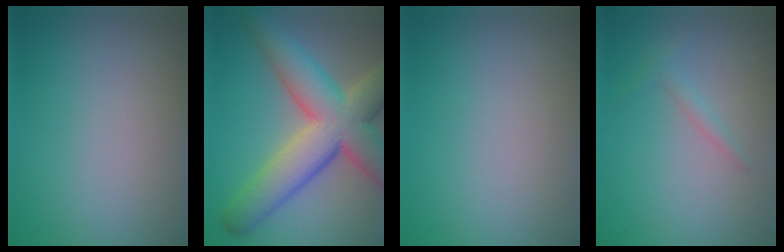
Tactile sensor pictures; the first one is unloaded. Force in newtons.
{"total": 10.2, "press": 10.2, "slide": 0.8}
{"total": 0.0}
{"total": 1.1, "press": 1.1, "slide": 0.0}